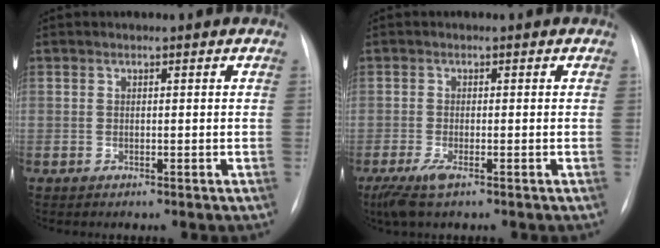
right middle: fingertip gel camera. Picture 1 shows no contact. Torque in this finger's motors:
{"motor_torque": [0.73, -0.57, 0.31, 0.06]}